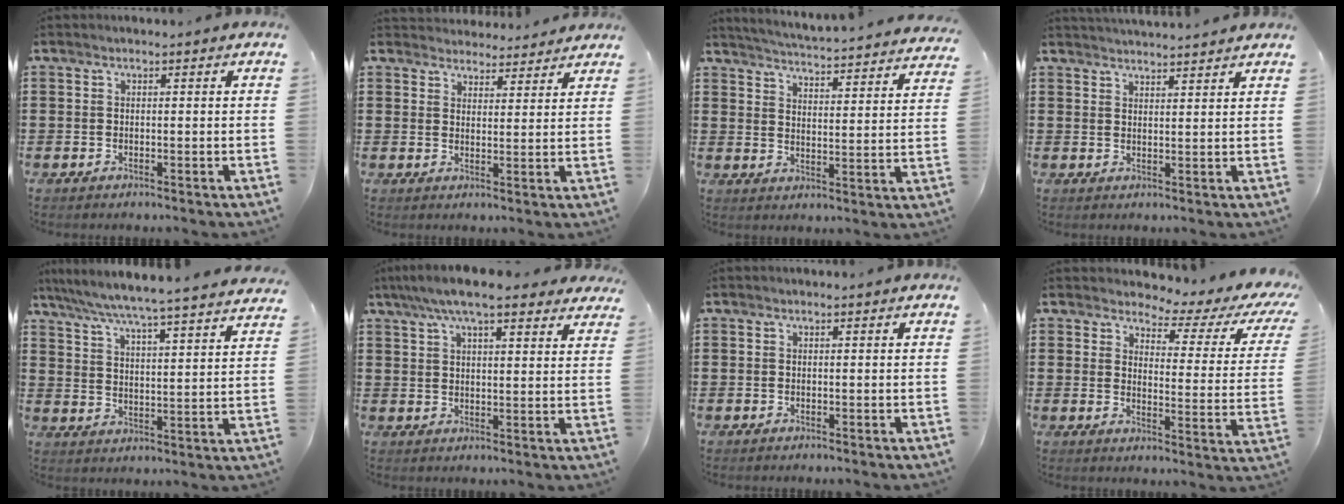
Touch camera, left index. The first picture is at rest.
{"total": 3.5, "force": [3.4, 0.7, -0.2], "torque": [-0.010, -0.014, 0.064]}
{"total": 4.0, "force": [3.8, -1.1, 0.6], "torque": [-0.033, -0.042, 0.059]}
{"total": 2.6, "force": [2.6, -0.5, -0.1], "torque": [-0.005, -0.012, 0.049]}
{"total": 5.6, "force": [5.2, -1.0, 1.8], "torque": [-0.059, -0.045, 0.083]}
{"total": 8.0, "force": [6.5, 1.5, 4.4], "torque": [-0.101, -0.008, 0.118]}
{"total": 0.0}
{"total": 3.4, "force": [2.8, 0.9, 1.6], "torque": [-0.036, -0.027, 0.038]}